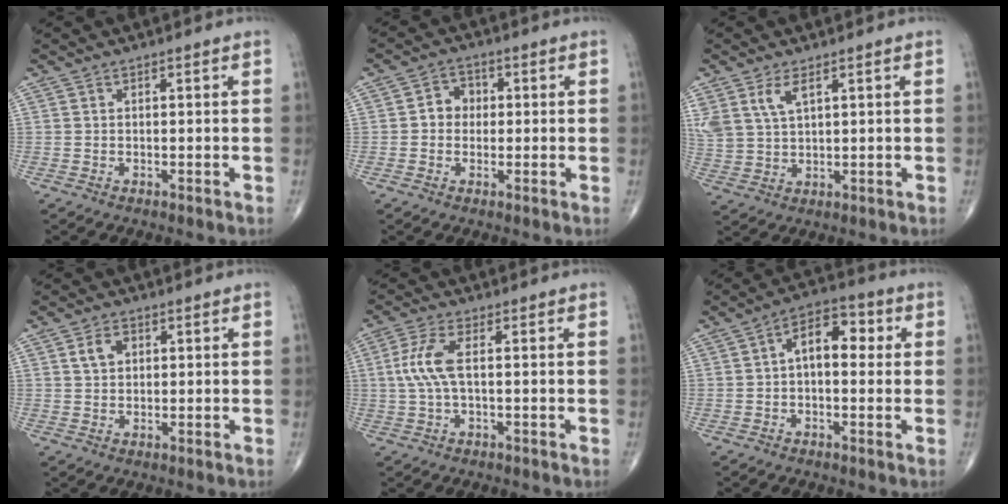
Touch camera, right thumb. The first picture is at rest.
{"total": 4.1, "force": [0.0, 3.6, 1.9], "torque": [-0.010, 0.013, -0.009]}
{"total": 6.3, "force": [3.3, 3.0, 4.4], "torque": [-0.096, -0.007, 0.075]}
{"total": 3.5, "force": [1.2, 2.5, 2.1], "torque": [-0.030, 0.002, 0.021]}
{"total": 6.2, "force": [0.4, 2.1, 5.8], "torque": [-0.152, 0.012, 0.006]}
{"total": 8.3, "force": [0.9, 4.7, 6.8], "torque": [-0.080, 0.027, 0.004]}